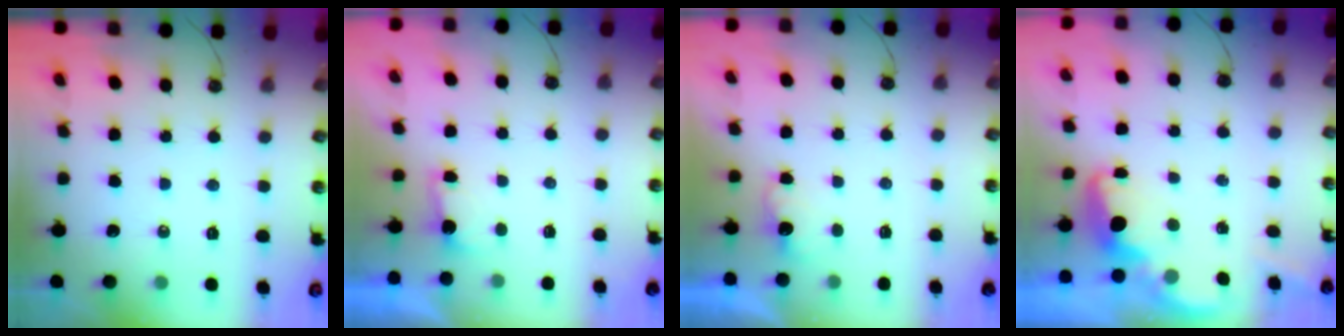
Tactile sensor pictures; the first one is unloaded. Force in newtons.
{"total": 2.1, "press": 1.9, "slide": 0.9}
{"total": 2.2, "press": 2.1, "slide": 0.8}
{"total": 2.7, "press": 2.6, "slide": 0.7}